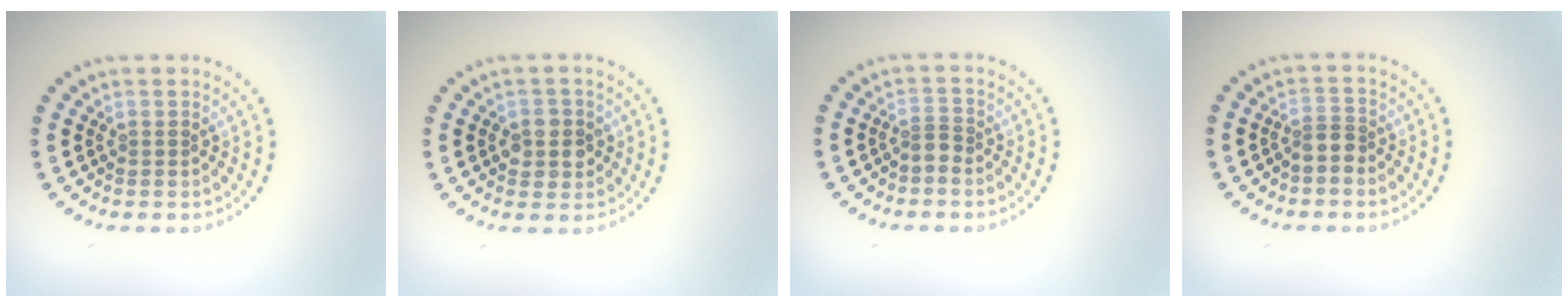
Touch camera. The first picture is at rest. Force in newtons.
{"total": 2.7, "press": 2.5, "slide": 0.8}
{"total": 0.9, "press": 0.6, "slide": 0.7}
{"total": 1.9, "press": 1.5, "slide": 1.2}